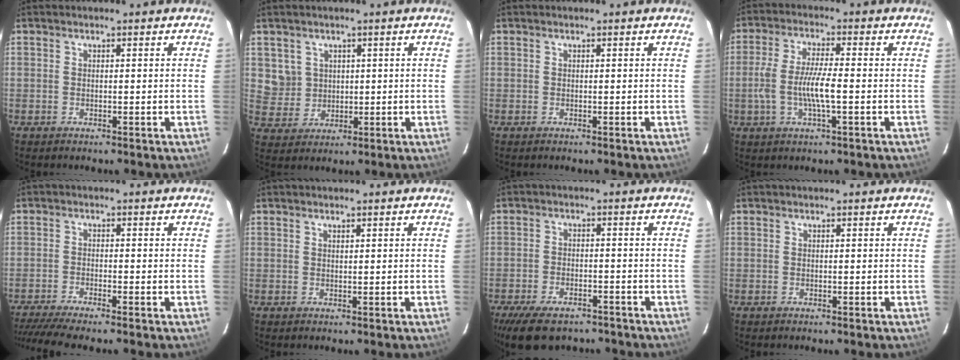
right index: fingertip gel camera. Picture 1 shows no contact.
{"total": 5.2, "force": [1.7, 4.8, 0.8], "torque": [-0.013, 0.010, 0.044]}
{"total": 0.0}
{"total": 8.1, "force": [-1.7, 1.2, 7.8], "torque": [-0.157, -0.003, -0.033]}
{"total": 7.2, "force": [-6.5, -1.0, 3.0], "torque": [-0.078, -0.021, -0.114]}
{"total": 1.0, "force": [0.2, -0.5, -0.8], "torque": [0.016, 0.000, 0.005]}
{"total": 11.2, "force": [-9.0, 4.8, 4.6], "torque": [-0.119, -0.015, -0.143]}
{"total": 0.0}